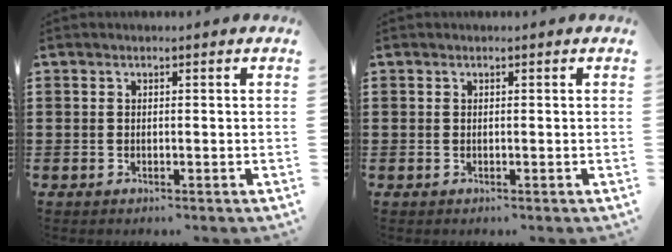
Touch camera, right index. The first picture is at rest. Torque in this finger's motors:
{"motor_torque": [-0.88, 1.26, -0.02, -0.01]}